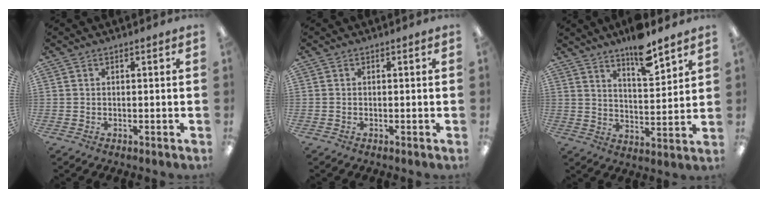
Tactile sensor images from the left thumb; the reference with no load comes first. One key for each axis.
{"total": 0.0}
{"total": 10.1, "fx": 8.3, "fy": 2.4, "fz": 5.2, "tx": -0.078, "ty": -0.056, "tz": 0.143}